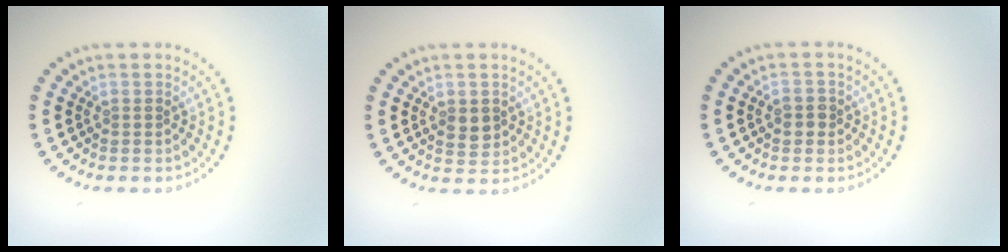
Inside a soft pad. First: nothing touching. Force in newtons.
{"total": 1.9, "press": 1.9, "slide": 0.2}
{"total": 1.4, "press": 1.4, "slide": 0.3}